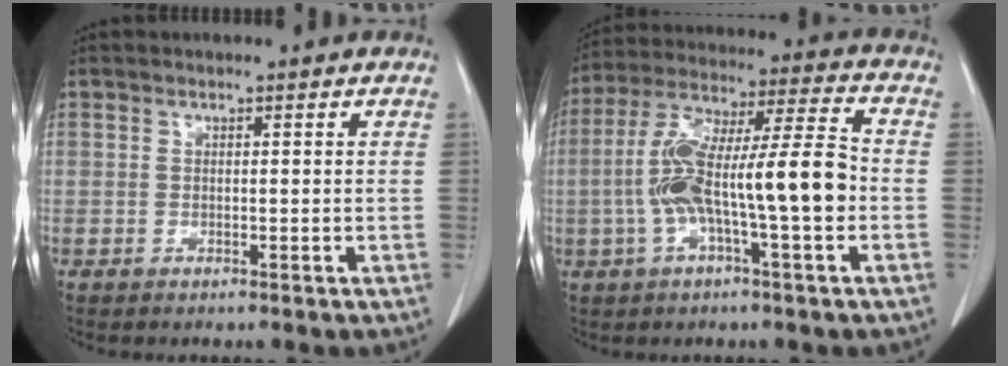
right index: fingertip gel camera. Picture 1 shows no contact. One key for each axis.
{"total": 15.0, "fx": -2.6, "fy": 1.6, "fz": 14.7, "tx": -0.276, "ty": 0.026, "tz": -0.047}